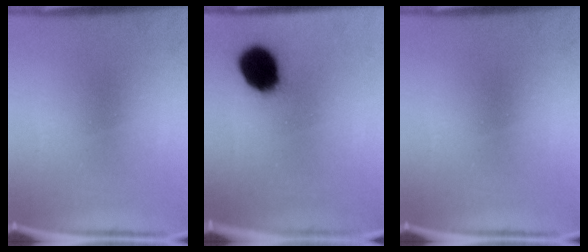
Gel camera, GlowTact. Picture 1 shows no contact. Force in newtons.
{"total": 13.2}
{"total": 0.0}